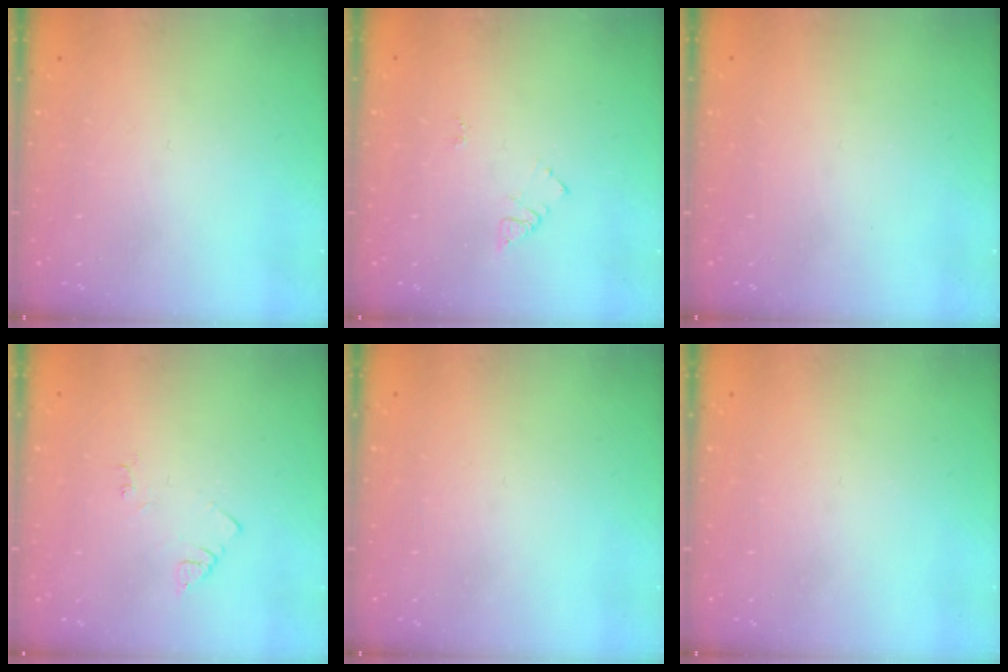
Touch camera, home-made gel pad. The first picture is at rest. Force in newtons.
{"total": 5.4, "press": 5.4, "slide": 0.5}
{"total": 0.0}
{"total": 2.7, "press": 2.7, "slide": 0.4}
{"total": 0.0}
{"total": 0.0}